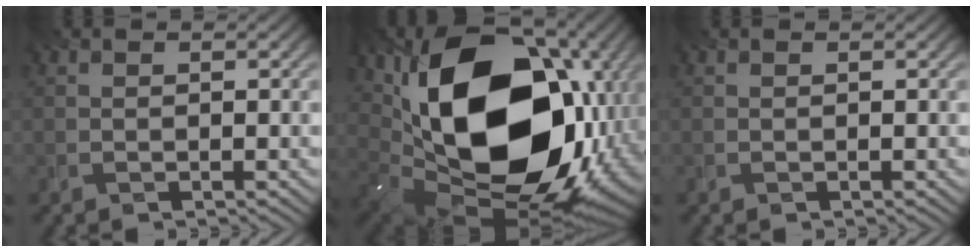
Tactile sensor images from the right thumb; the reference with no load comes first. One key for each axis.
{"total": 22.3, "fx": 3.8, "fy": 15.0, "fz": 16.1, "tx": -0.350, "ty": -0.036, "tz": 0.102}
{"total": 0.0}